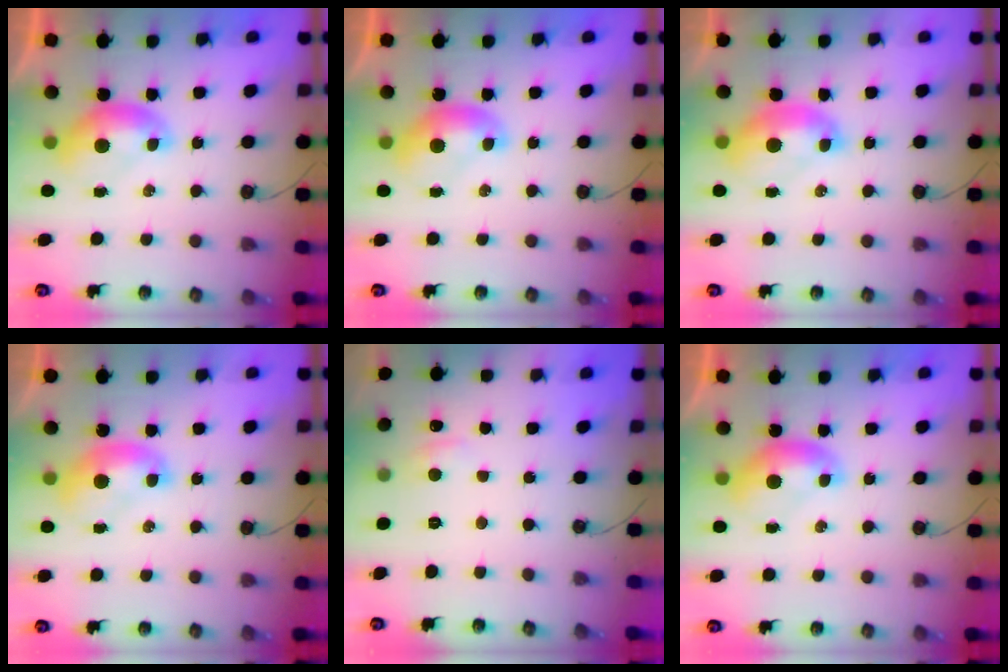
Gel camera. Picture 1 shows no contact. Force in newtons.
{"total": 0.0}
{"total": 2.0, "press": 1.9, "slide": 0.7}
{"total": 1.4, "press": 1.4, "slide": 0.2}
{"total": 0.9, "press": 0.7, "slide": 0.5}
{"total": 0.0}